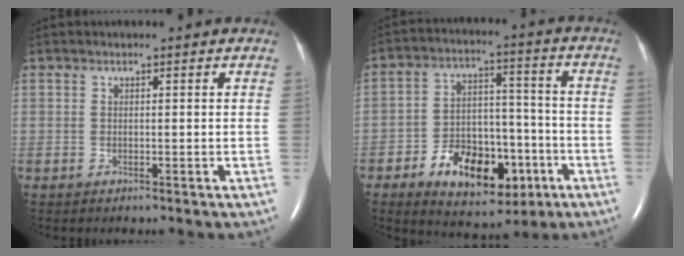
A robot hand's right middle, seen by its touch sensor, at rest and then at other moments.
{"total": 13.9, "force": [-6.3, 7.6, 9.7], "torque": [-0.157, 0.019, -0.090]}